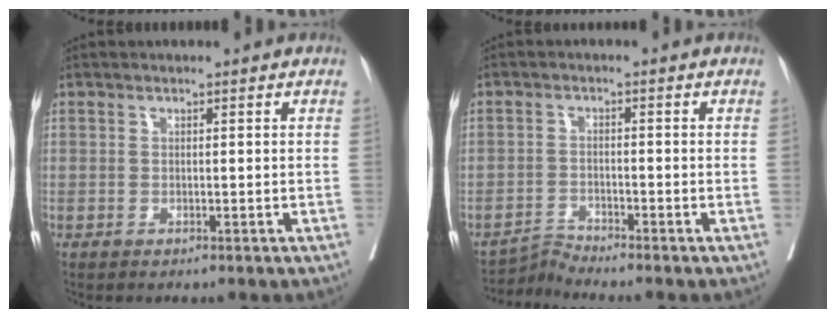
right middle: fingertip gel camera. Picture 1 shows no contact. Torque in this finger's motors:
{"motor_torque": [-0.69, -0.36, 0.03, 0.01]}